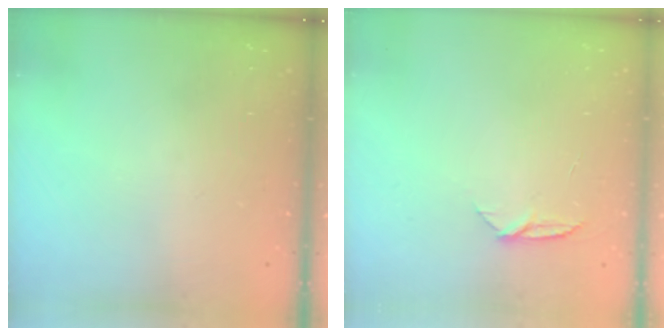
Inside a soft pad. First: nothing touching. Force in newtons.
{"total": 5.1, "press": 5.1, "slide": 0.6}